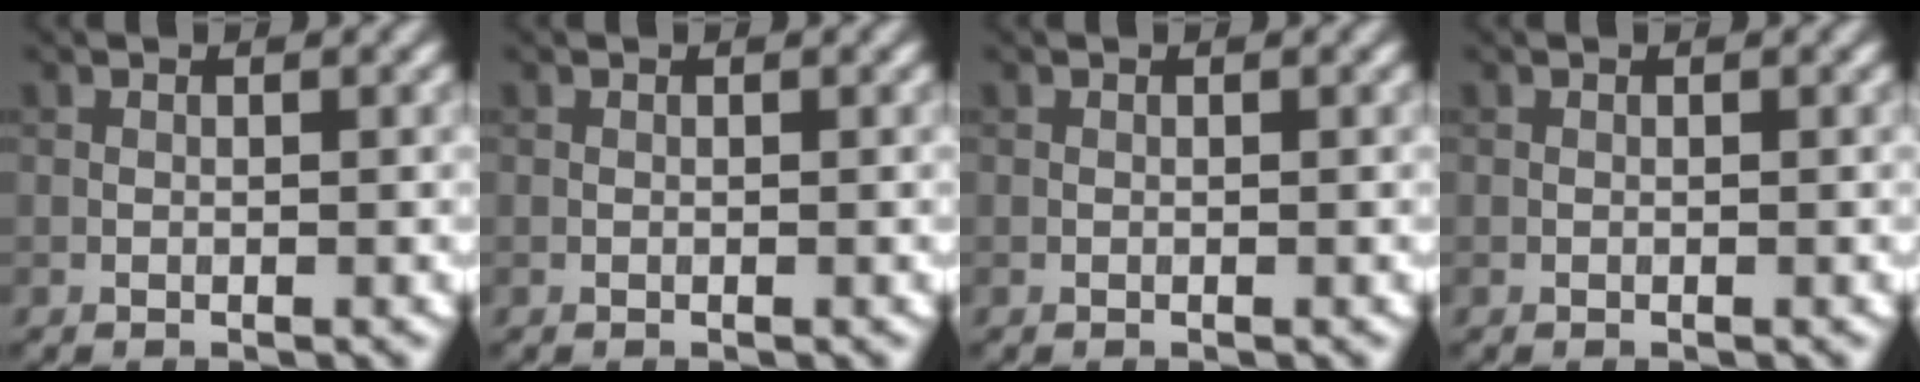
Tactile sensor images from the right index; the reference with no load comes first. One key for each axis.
{"total": 0.0}
{"total": 0.0}
{"total": 0.0}